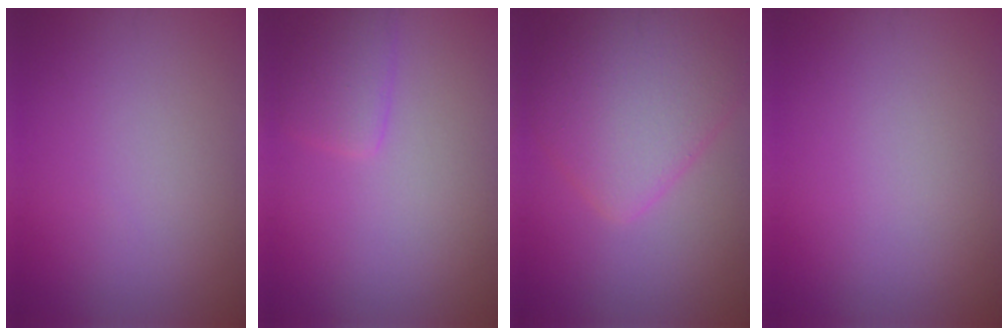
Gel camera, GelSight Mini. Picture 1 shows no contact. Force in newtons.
{"total": 2.1, "press": 2.1, "slide": 0.2}
{"total": 6.9, "press": 6.9, "slide": 0.4}
{"total": 0.0}